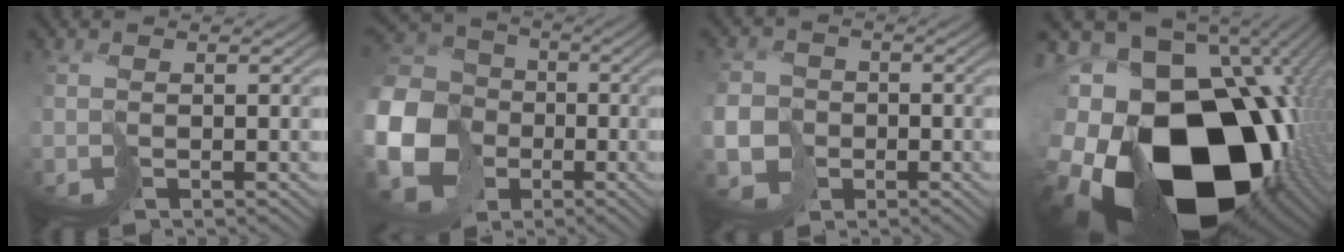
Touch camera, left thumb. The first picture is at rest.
{"total": 18.2, "force": [-4.9, 15.4, 8.4], "torque": [-0.245, -0.037, -0.119]}
{"total": 6.2, "force": [-2.3, 5.3, 2.4], "torque": [-0.063, -0.022, -0.061]}
{"total": 22.4, "force": [-5.0, 16.0, 14.8], "torque": [-0.281, -0.063, -0.048]}